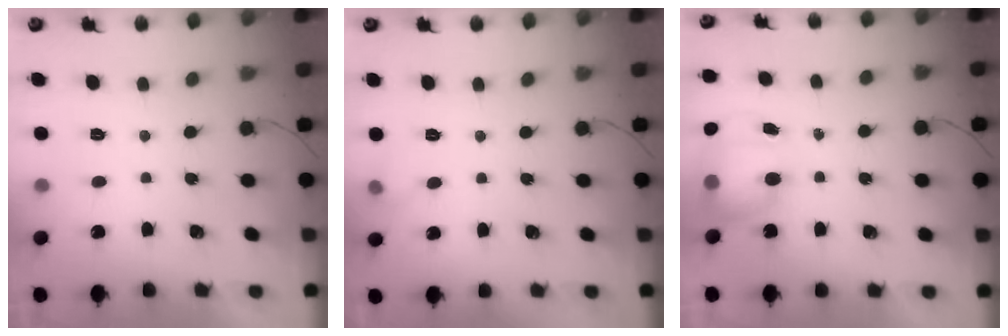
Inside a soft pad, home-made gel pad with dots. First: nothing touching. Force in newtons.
{"total": 4.7, "press": 4.4, "slide": 1.6}
{"total": 8.1, "press": 7.7, "slide": 2.4}